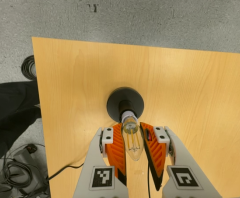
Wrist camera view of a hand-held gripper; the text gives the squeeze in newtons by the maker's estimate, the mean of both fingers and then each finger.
{"total": 18.1, "left": 17.2, "right": 18.9}